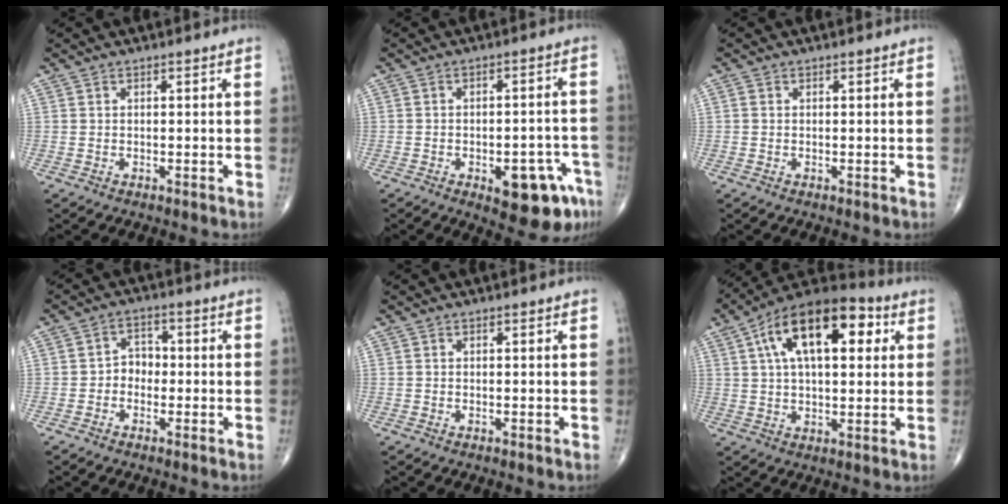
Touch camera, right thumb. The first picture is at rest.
{"total": 11.4, "force": [-5.6, 4.8, 8.7], "torque": [-0.085, 0.033, -0.063]}
{"total": 0.6, "force": [0.0, 0.5, 0.3], "torque": [-0.003, 0.000, -0.002]}
{"total": 3.8, "force": [-1.0, 3.1, 2.0], "torque": [-0.010, 0.020, -0.028]}
{"total": 0.0}
{"total": 19.3, "force": [6.0, 9.5, 15.7], "torque": [-0.231, 0.019, 0.088]}